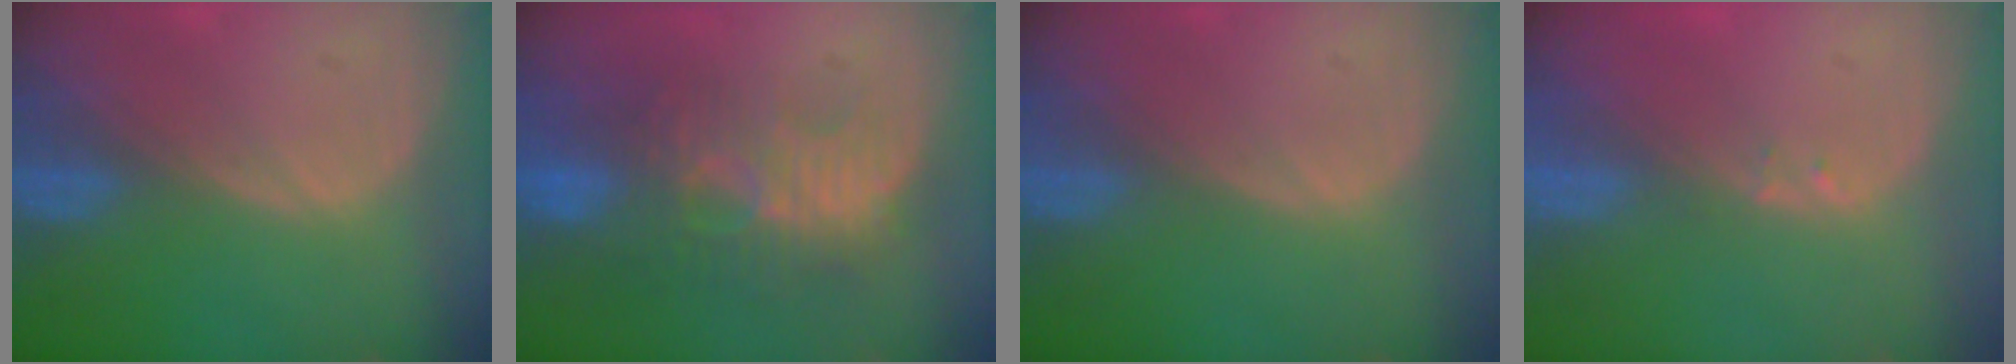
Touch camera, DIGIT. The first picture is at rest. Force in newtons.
{"total": 9.6, "press": 9.0, "slide": 3.4}
{"total": 0.0}
{"total": 0.6, "press": 0.6, "slide": 0.2}